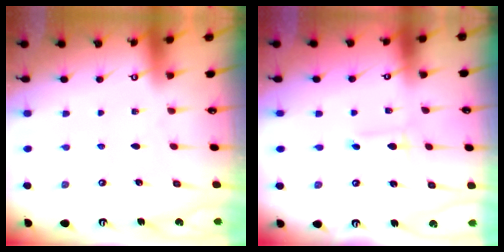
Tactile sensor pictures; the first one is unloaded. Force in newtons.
{"total": 1.5, "press": 1.5, "slide": 0.1}